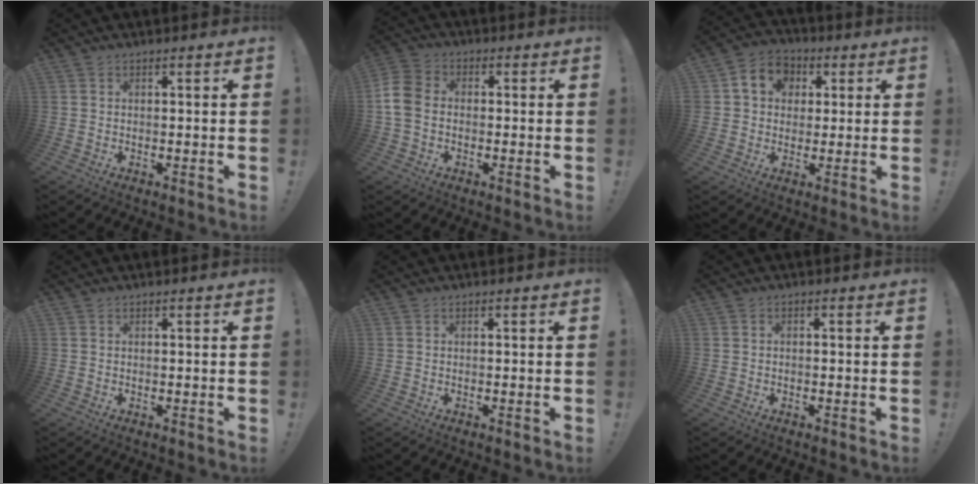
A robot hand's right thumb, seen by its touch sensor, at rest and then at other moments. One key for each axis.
{"total": 8.1, "fx": -0.9, "fy": 6.0, "fz": 5.4, "tx": -0.139, "ty": 0.008, "tz": -0.014}
{"total": 9.2, "fx": 2.1, "fy": 8.0, "fz": 4.0, "tx": -0.055, "ty": 0.002, "tz": 0.045}
{"total": 0.0}
{"total": 0.0}
{"total": 0.9, "fx": -0.8, "fy": -0.1, "fz": 0.5, "tx": -0.014, "ty": 0.003, "tz": -0.012}